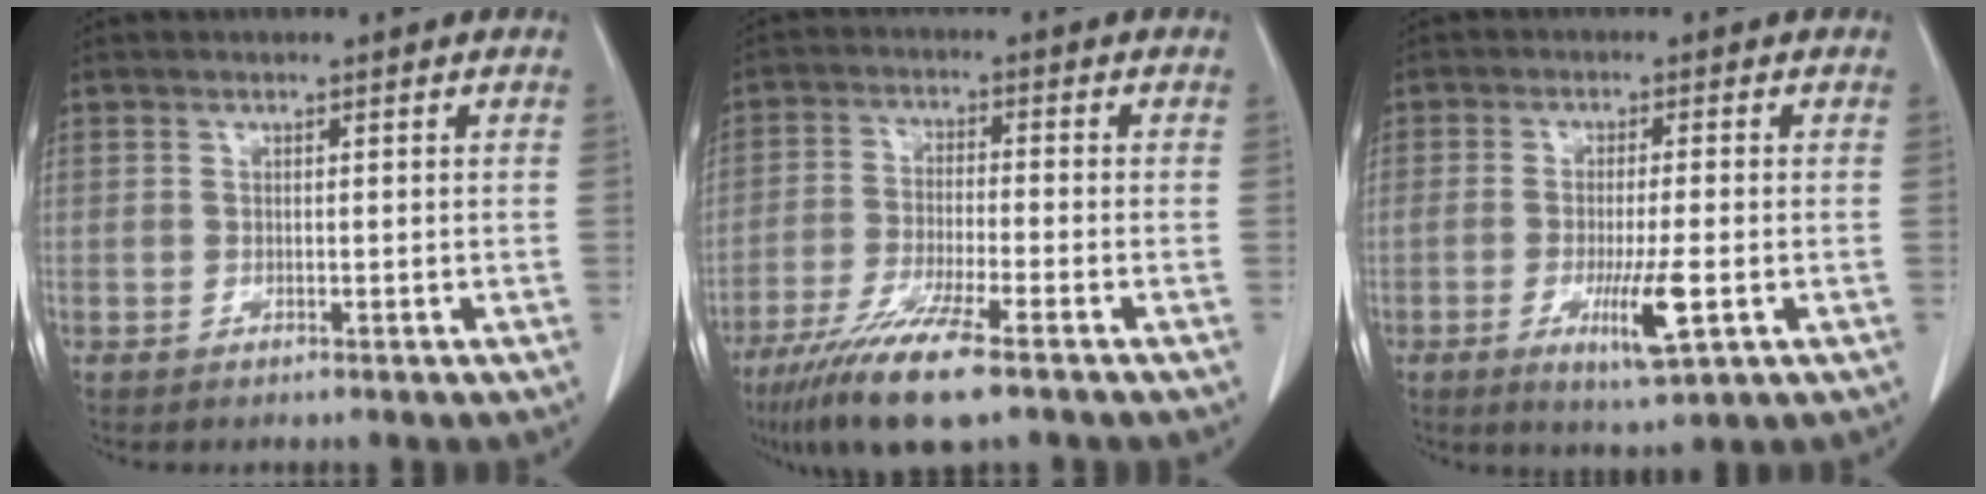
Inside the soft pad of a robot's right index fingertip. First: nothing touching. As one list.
[{"total": 11.4, "force": [-7.5, 0.7, 8.6], "torque": [-0.161, -0.030, -0.131]}, {"total": 7.4, "force": [-2.4, 0.6, 7.0], "torque": [-0.121, -0.017, -0.036]}]